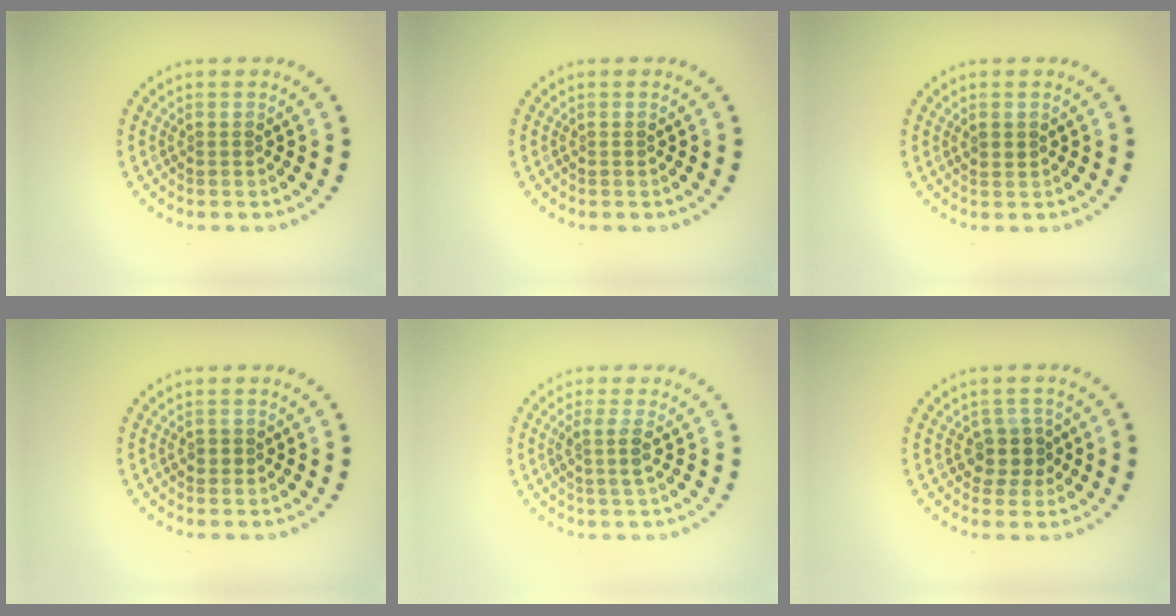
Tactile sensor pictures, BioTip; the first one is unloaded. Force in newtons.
{"total": 0.0}
{"total": 1.0, "press": 0.9, "slide": 0.4}
{"total": 0.8, "press": 0.7, "slide": 0.1}
{"total": 1.9, "press": 1.5, "slide": 1.2}
{"total": 2.5, "press": 2.2, "slide": 1.2}